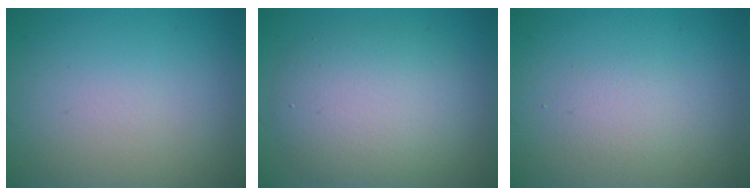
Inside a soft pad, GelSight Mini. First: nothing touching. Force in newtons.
{"total": 5.8, "press": 5.8, "slide": 0.5}
{"total": 1.4, "press": 1.4, "slide": 0.0}